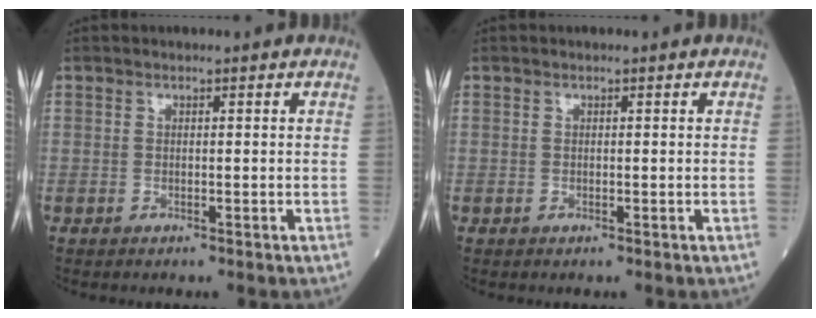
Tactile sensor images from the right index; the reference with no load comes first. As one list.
[{"total": 0.0}]